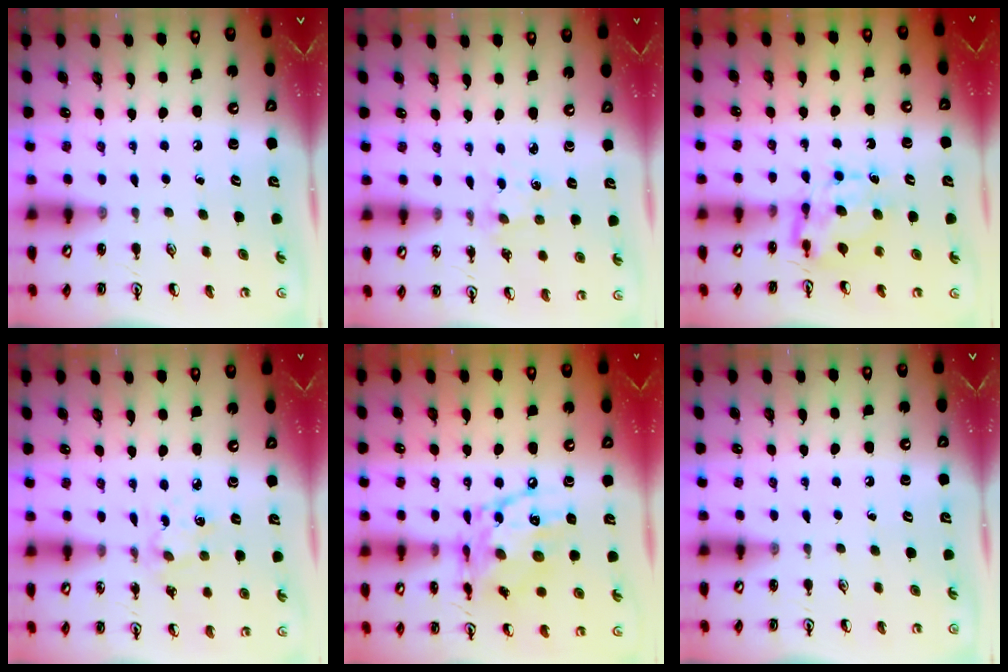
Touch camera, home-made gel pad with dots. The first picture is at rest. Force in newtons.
{"total": 2.0, "press": 2.0, "slide": 0.3}
{"total": 6.9, "press": 6.9, "slide": 0.6}
{"total": 2.6, "press": 2.5, "slide": 0.8}
{"total": 14.8, "press": 14.7, "slide": 1.2}
{"total": 0.0}